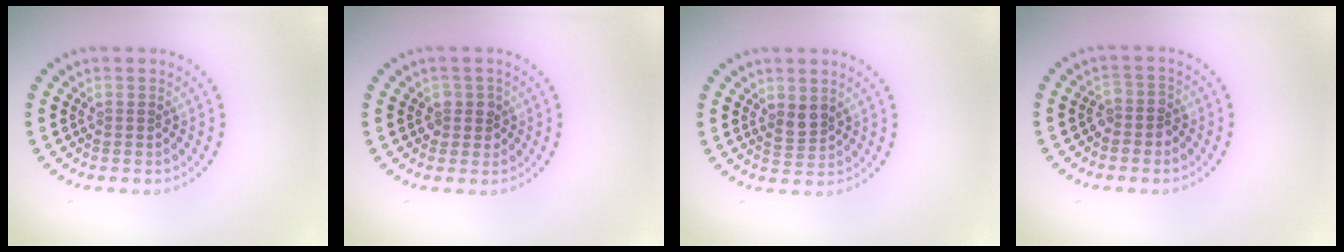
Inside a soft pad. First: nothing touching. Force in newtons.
{"total": 1.5, "press": 1.4, "slide": 0.6}
{"total": 1.6, "press": 1.4, "slide": 0.7}
{"total": 1.7, "press": 1.5, "slide": 0.9}